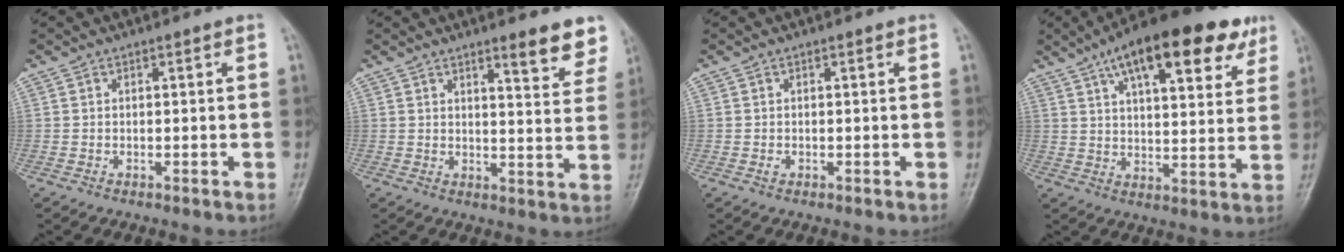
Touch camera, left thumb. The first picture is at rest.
{"total": 7.5, "force": [5.5, 1.7, 4.8], "torque": [-0.039, -0.036, 0.068]}
{"total": 0.6, "force": [-0.1, 0.5, 0.3], "torque": [-0.002, 0.000, -0.002]}
{"total": 20.6, "force": [11.5, 7.6, 15.3], "torque": [-0.203, -0.014, 0.171]}